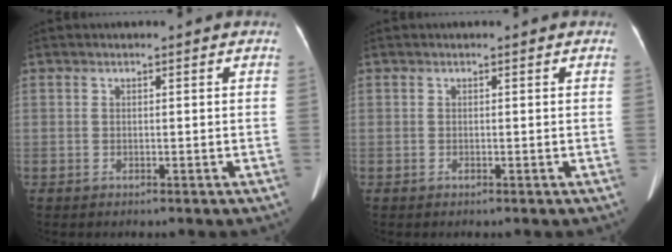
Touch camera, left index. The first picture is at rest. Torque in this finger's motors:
{"motor_torque": [0.08, 0.02, -0.01, -0.01]}